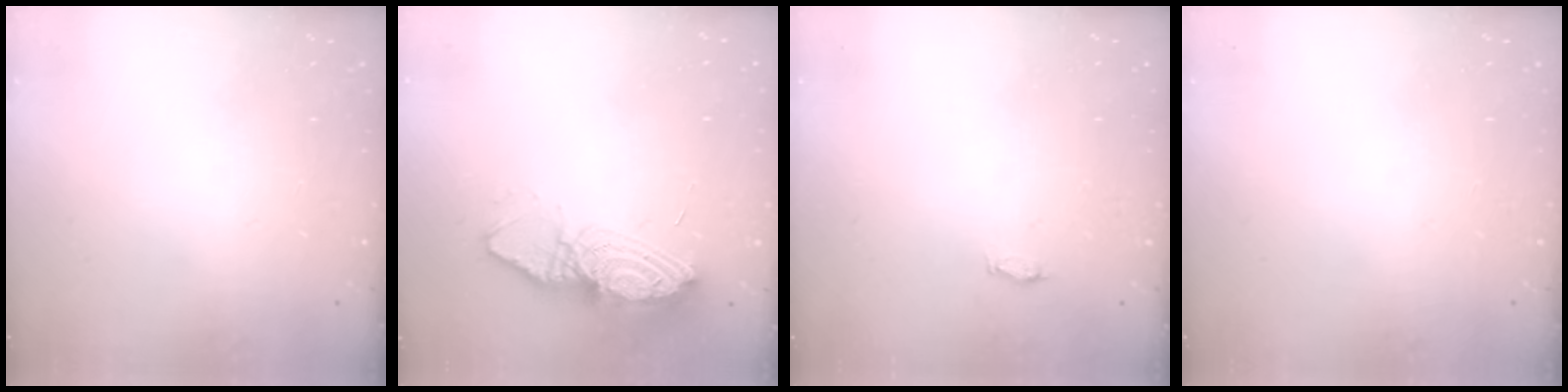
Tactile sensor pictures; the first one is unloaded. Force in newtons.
{"total": 12.2, "press": 12.1, "slide": 0.9}
{"total": 2.7, "press": 2.4, "slide": 1.1}
{"total": 0.0}